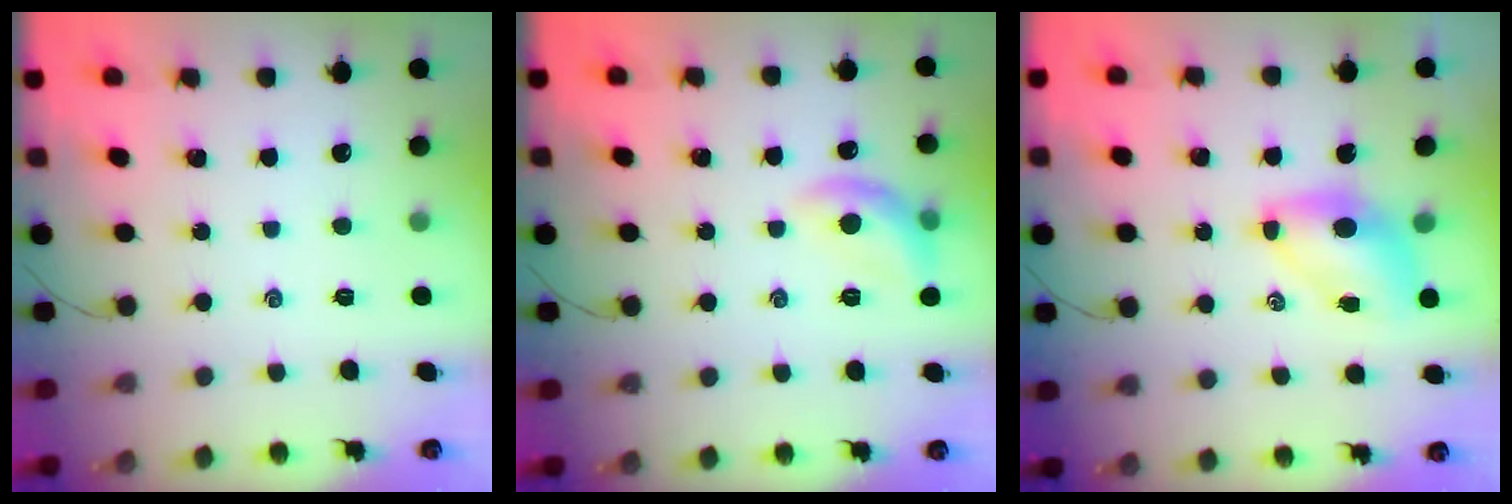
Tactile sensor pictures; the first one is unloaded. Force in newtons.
{"total": 9.8, "press": 9.8, "slide": 0.4}
{"total": 6.5, "press": 6.4, "slide": 1.2}